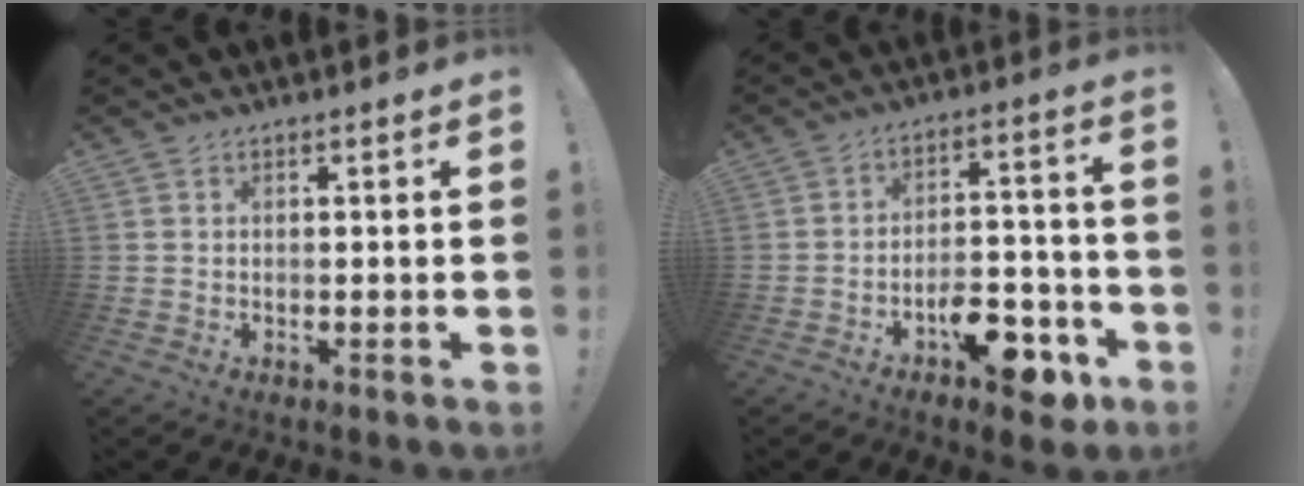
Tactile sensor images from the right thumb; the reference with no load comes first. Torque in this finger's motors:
{"motor_torque": [1.50, 1.52, 0.85, -0.85, 0.02]}